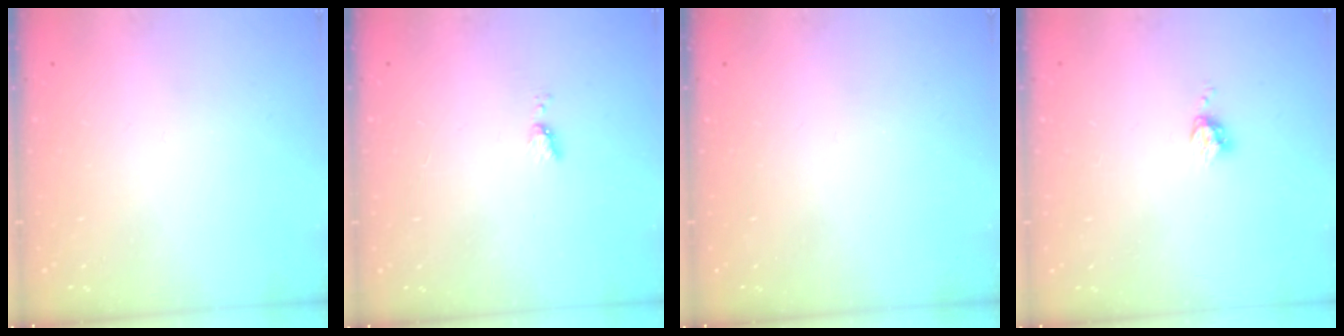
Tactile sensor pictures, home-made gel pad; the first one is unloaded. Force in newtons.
{"total": 4.0, "press": 4.0, "slide": 0.5}
{"total": 0.0}
{"total": 4.2, "press": 4.1, "slide": 0.4}